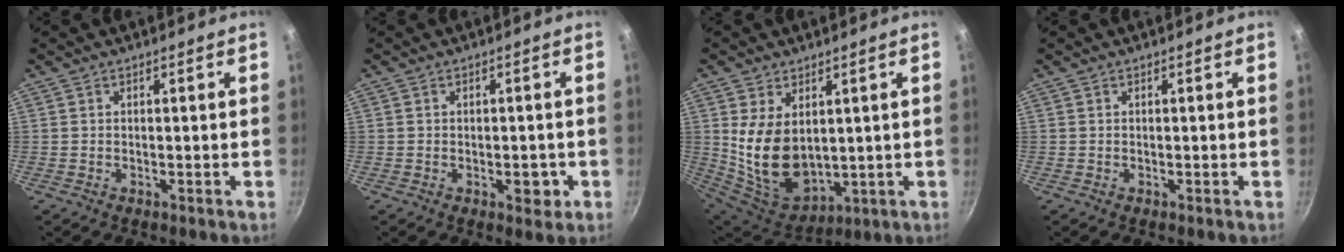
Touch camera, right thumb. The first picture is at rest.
{"total": 3.5, "force": [-1.0, 2.1, 2.6], "torque": [-0.010, 0.009, -0.011]}
{"total": 14.0, "force": [2.5, 9.0, 10.4], "torque": [-0.177, -0.040, 0.072]}
{"total": 0.0}